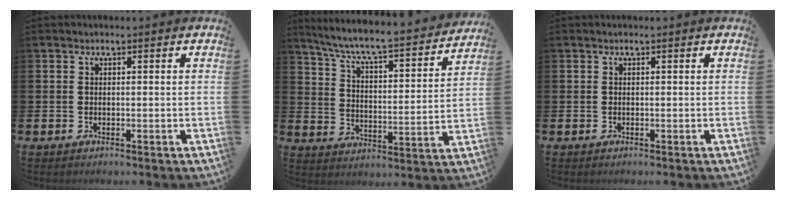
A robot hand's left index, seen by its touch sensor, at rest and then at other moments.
{"total": 7.0, "force": [6.4, 0.6, 2.8], "torque": [-0.089, -0.051, 0.105]}
{"total": 0.0}